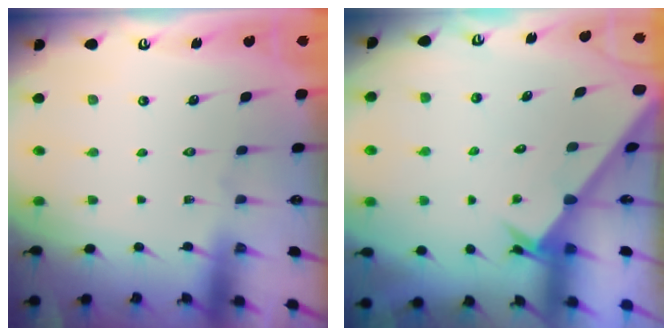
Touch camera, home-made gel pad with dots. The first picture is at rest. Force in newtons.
{"total": 2.5, "press": 2.5, "slide": 0.2}